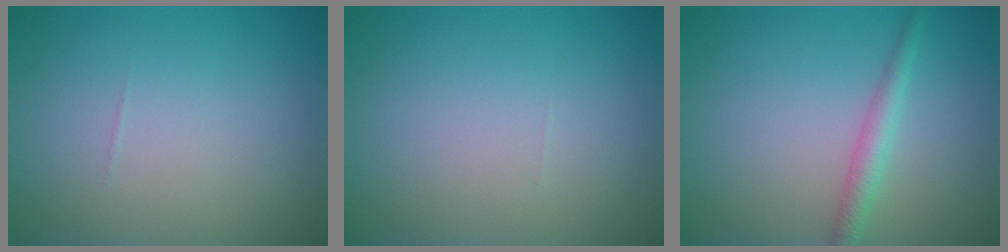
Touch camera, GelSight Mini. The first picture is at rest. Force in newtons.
{"total": 0.0}
{"total": 2.0, "press": 2.0, "slide": 0.0}